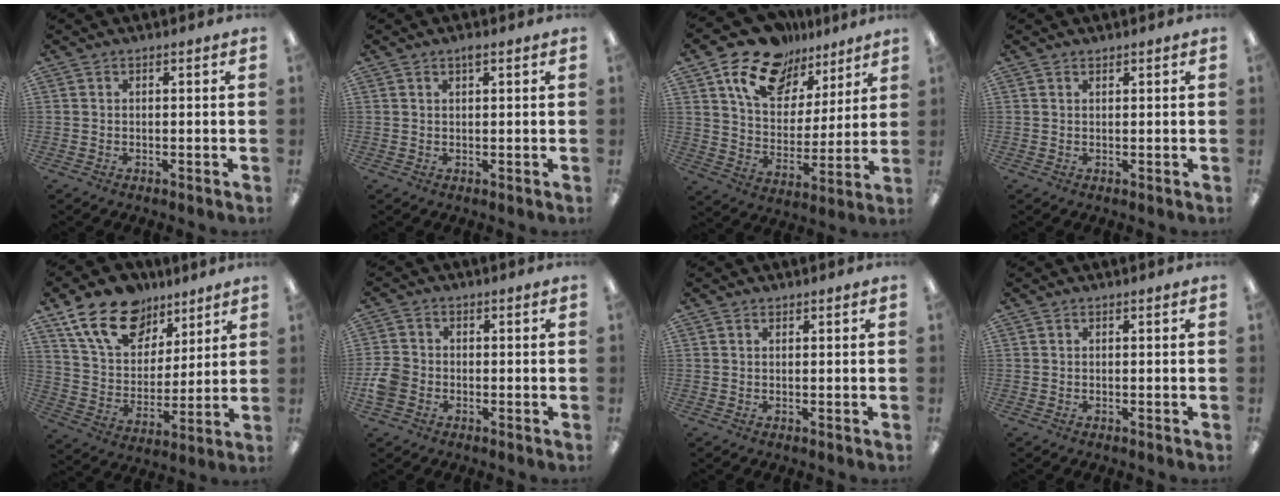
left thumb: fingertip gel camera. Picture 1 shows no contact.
{"total": 1.4, "force": [1.0, 0.4, 0.9], "torque": [-0.012, -0.001, 0.016]}
{"total": 15.4, "force": [10.9, 9.1, 5.9], "torque": [-0.120, -0.063, 0.202]}
{"total": 0.7, "force": [0.6, 0.2, 0.1], "torque": [-0.002, 0.000, 0.012]}
{"total": 17.4, "force": [11.2, 10.8, 7.8], "torque": [-0.145, -0.050, 0.211]}
{"total": 5.2, "force": [-1.8, 4.3, 2.5], "torque": [-0.052, 0.013, -0.032]}
{"total": 0.6, "force": [0.4, 0.2, 0.3], "torque": [-0.006, 0.001, 0.008]}
{"total": 0.0}